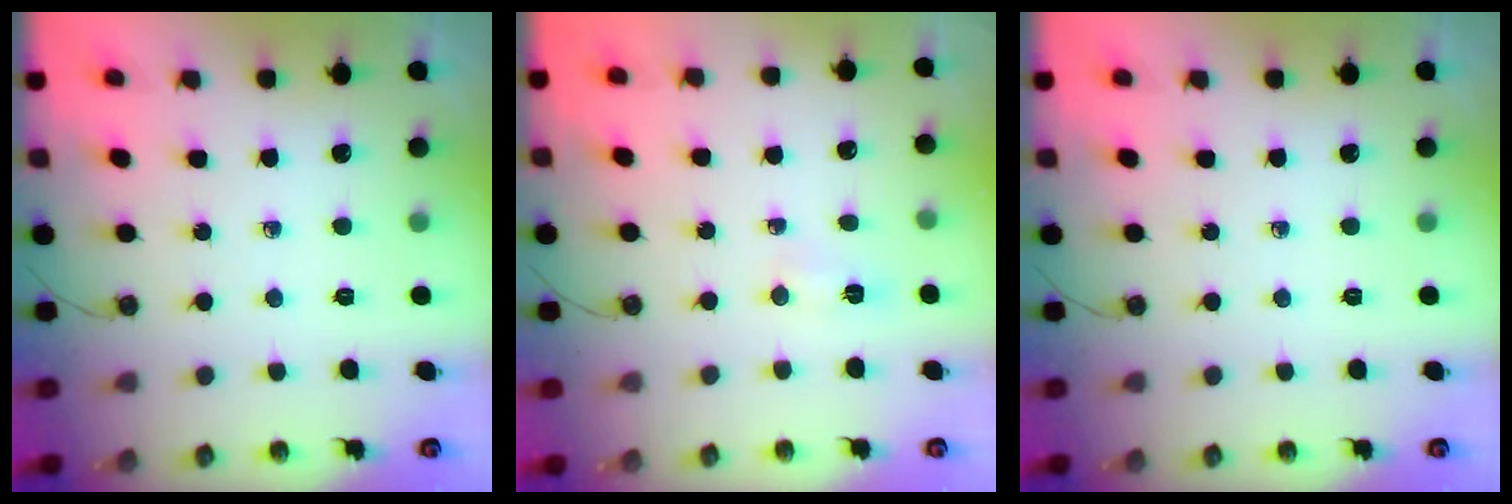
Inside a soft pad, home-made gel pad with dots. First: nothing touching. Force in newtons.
{"total": 2.6, "press": 2.6, "slide": 0.3}
{"total": 0.0}